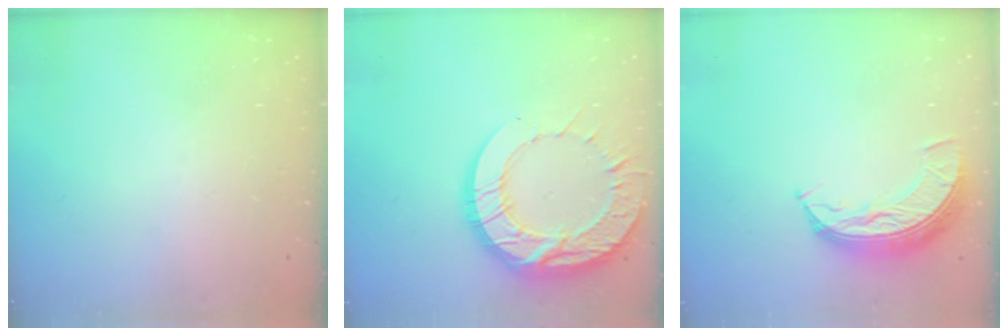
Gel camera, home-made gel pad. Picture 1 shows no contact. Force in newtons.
{"total": 20.2, "press": 20.1, "slide": 1.8}
{"total": 9.5, "press": 9.5, "slide": 0.5}